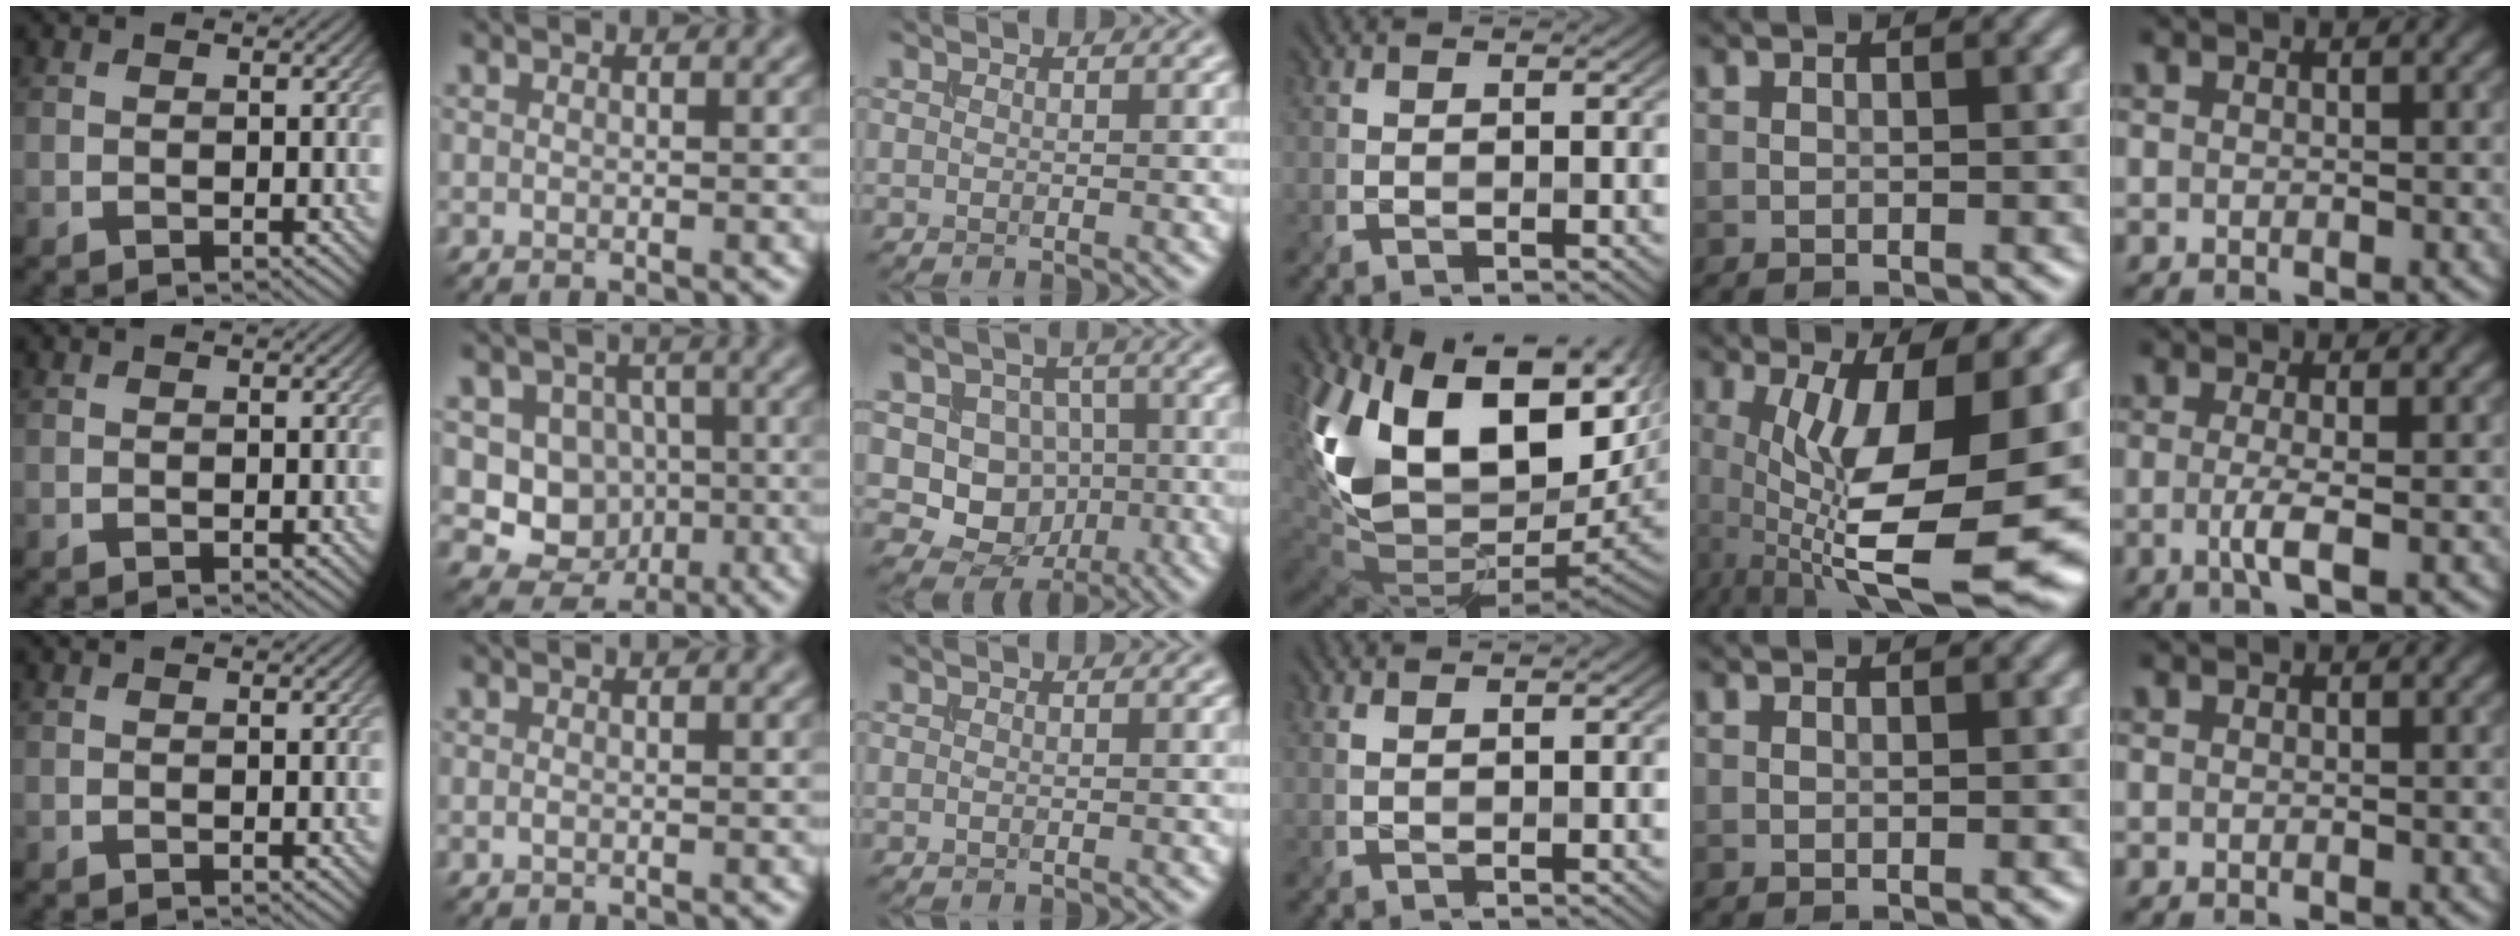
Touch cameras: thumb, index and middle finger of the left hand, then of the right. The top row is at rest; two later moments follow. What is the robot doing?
{"motion": "insert", "object": "drawer"}